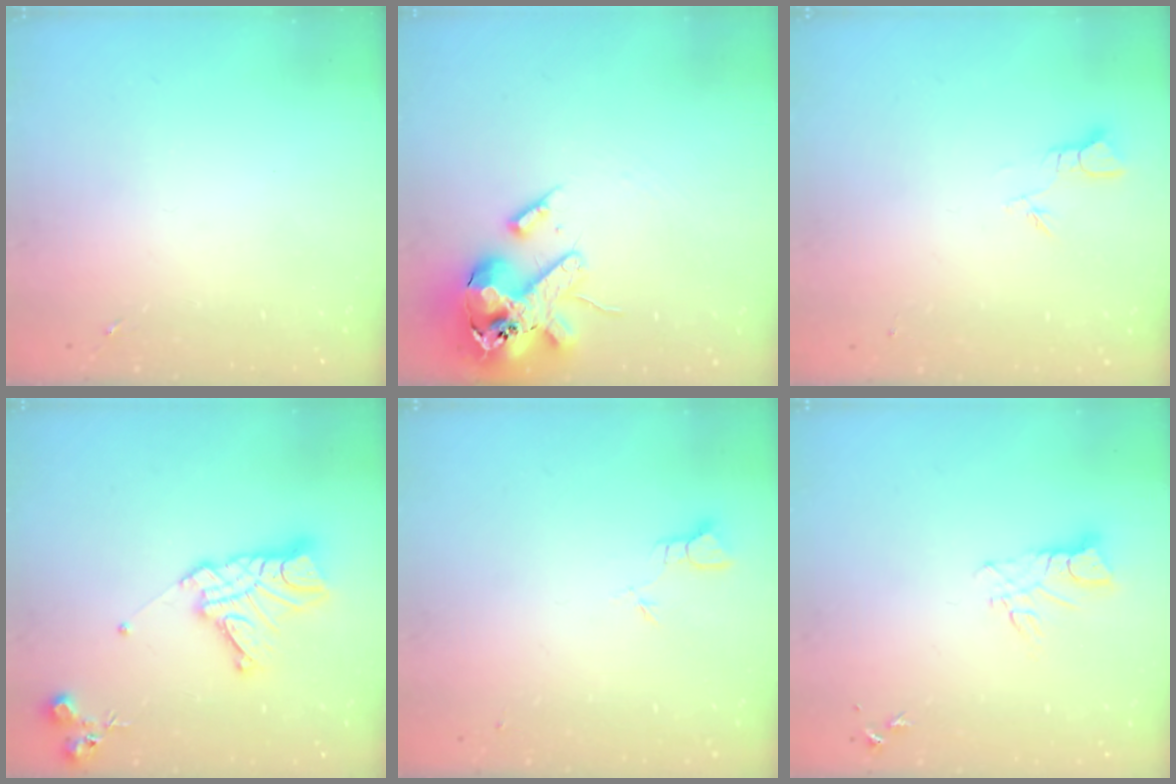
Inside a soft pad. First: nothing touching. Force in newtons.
{"total": 17.7, "press": 17.4, "slide": 2.9}
{"total": 2.7, "press": 2.7, "slide": 0.3}
{"total": 16.1, "press": 16.0, "slide": 1.6}
{"total": 2.0, "press": 2.0, "slide": 0.1}
{"total": 7.0, "press": 7.0, "slide": 0.7}